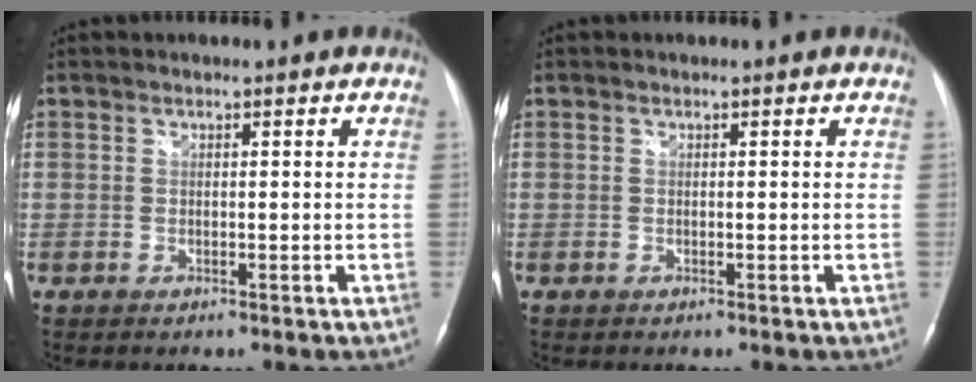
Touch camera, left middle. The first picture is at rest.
{"total": 0.0}